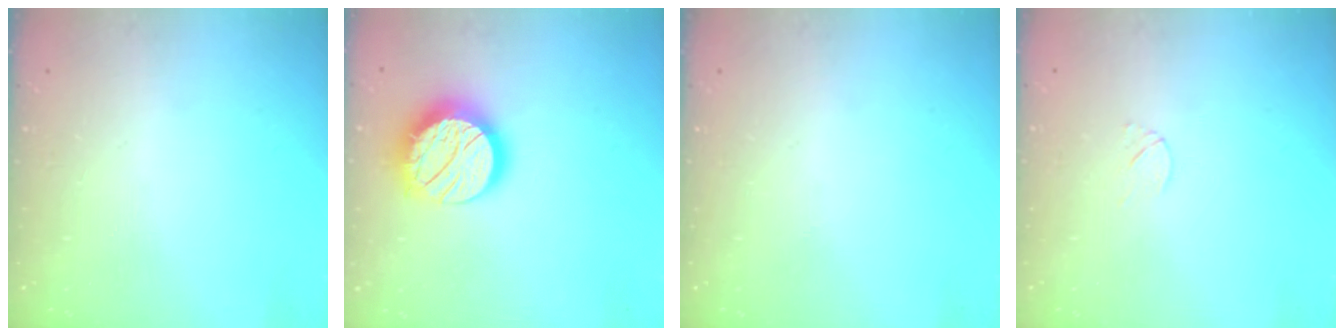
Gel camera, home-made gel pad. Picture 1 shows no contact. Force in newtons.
{"total": 16.2, "press": 16.2, "slide": 1.0}
{"total": 0.0}
{"total": 4.0, "press": 3.9, "slide": 0.7}